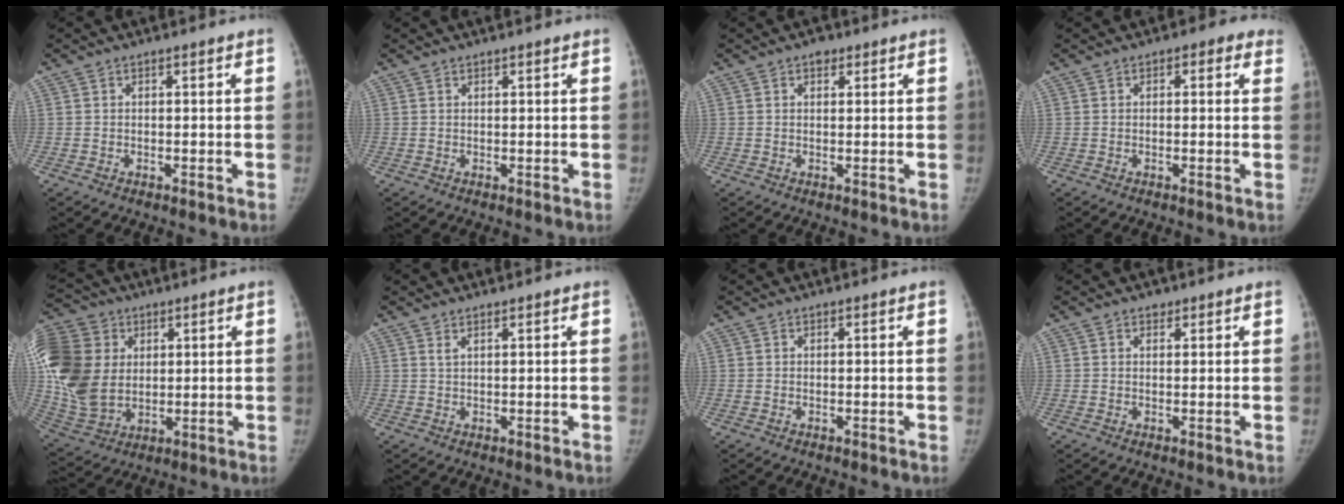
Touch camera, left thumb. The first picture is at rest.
{"total": 0.8, "force": [0.8, 0.0, 0.3], "torque": [0.003, 0.007, 0.014]}
{"total": 1.9, "force": [1.1, 1.2, 1.0], "torque": [-0.002, -0.002, 0.012]}
{"total": 3.2, "force": [1.5, 2.1, 2.0], "torque": [0.008, 0.002, 0.006]}
{"total": 20.4, "force": [4.4, 15.9, 12.1], "torque": [-0.269, 0.002, 0.092]}
{"total": 1.1, "force": [0.8, 0.2, 0.6], "torque": [-0.012, -0.004, 0.018]}
{"total": 0.0}
{"total": 1.2, "force": [0.8, 0.8, 0.4], "torque": [0.003, -0.004, 0.009]}